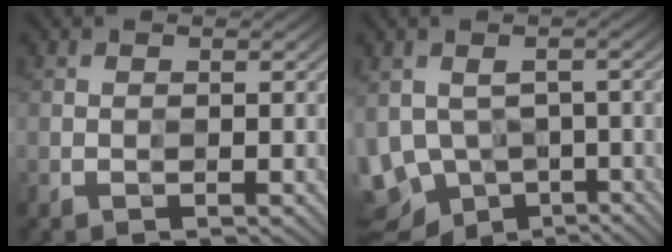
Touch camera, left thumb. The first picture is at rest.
{"total": 6.6, "force": [-2.0, 5.1, 3.7], "torque": [-0.083, -0.015, -0.031]}